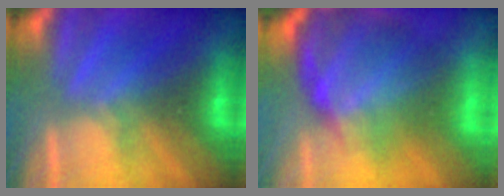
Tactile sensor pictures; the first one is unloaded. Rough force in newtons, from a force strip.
{"total": 7.6}